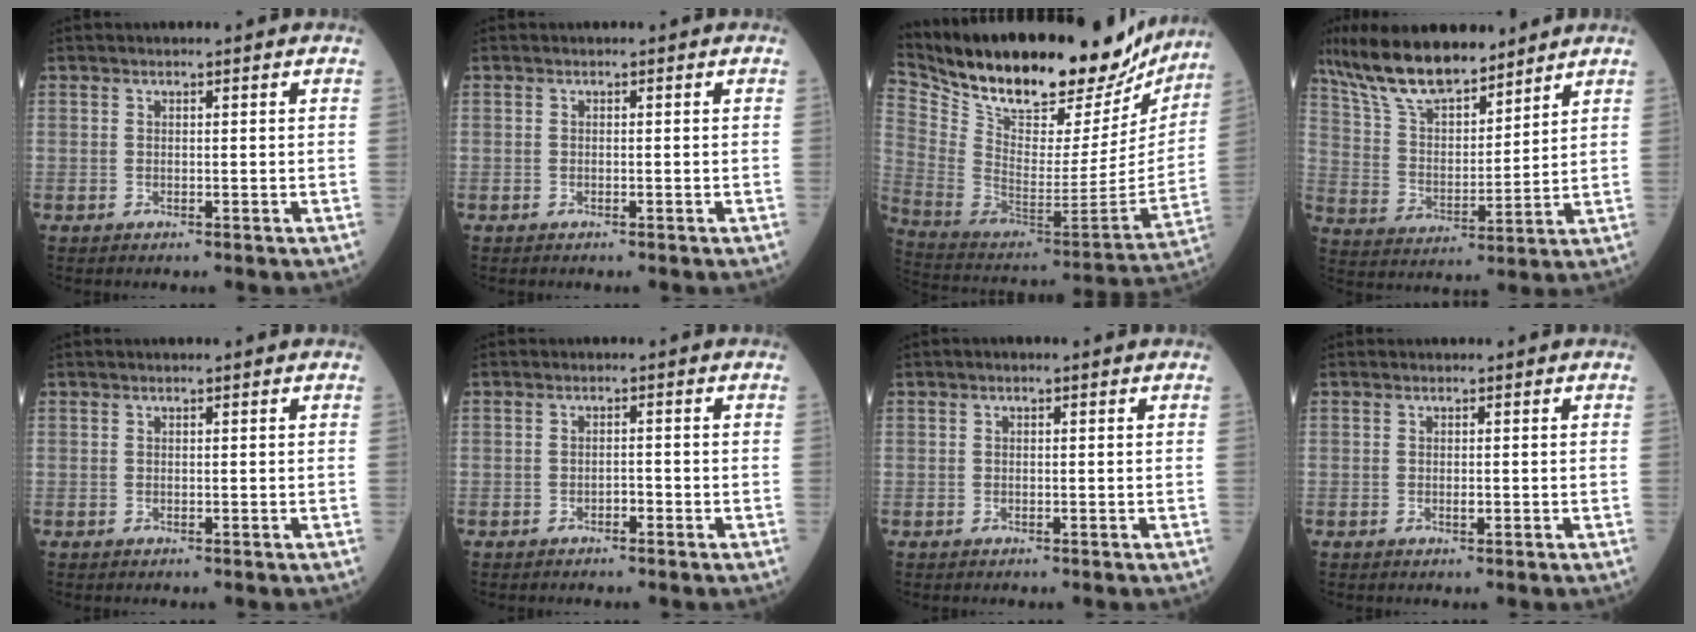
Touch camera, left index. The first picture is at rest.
{"total": 0.0}
{"total": 31.4, "force": [26.5, 9.2, 14.2], "torque": [-0.253, -0.041, 0.386]}
{"total": 15.0, "force": [12.3, 4.4, 7.4], "torque": [-0.144, 0.013, 0.229]}
{"total": 0.0}
{"total": 1.1, "force": [-0.9, 0.3, 0.5], "torque": [-0.003, 0.000, -0.018]}
{"total": 0.5, "force": [0.1, 0.2, 0.5], "torque": [-0.007, 0.001, -0.003]}
{"total": 0.5, "force": [-0.2, 0.3, 0.4], "torque": [-0.007, -0.004, -0.006]}